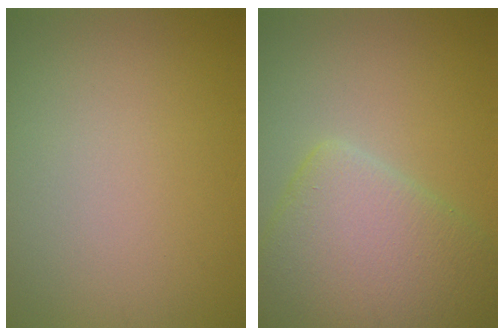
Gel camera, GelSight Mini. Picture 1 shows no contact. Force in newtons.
{"total": 7.1, "press": 7.1, "slide": 0.3}